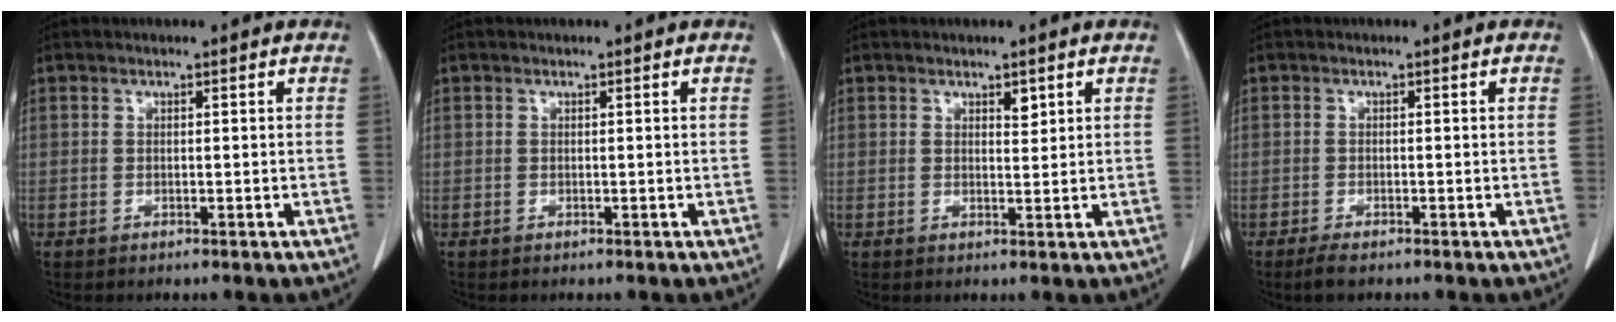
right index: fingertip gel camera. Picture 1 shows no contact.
{"total": 0.0}
{"total": 1.4, "force": [0.9, 0.6, 0.9], "torque": [-0.014, -0.004, 0.015]}
{"total": 2.2, "force": [-1.7, 0.4, 1.4], "torque": [-0.034, -0.008, -0.027]}